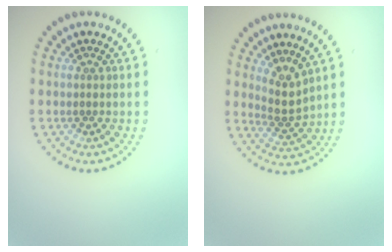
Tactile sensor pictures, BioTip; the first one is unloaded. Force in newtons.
{"total": 2.5, "press": 1.7, "slide": 1.8}